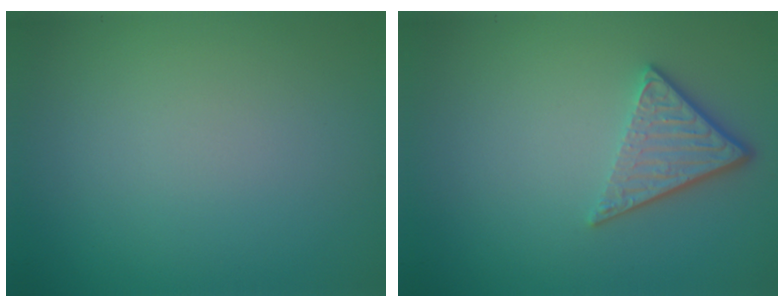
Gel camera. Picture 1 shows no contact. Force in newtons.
{"total": 3.7, "press": 2.7, "slide": 2.5}